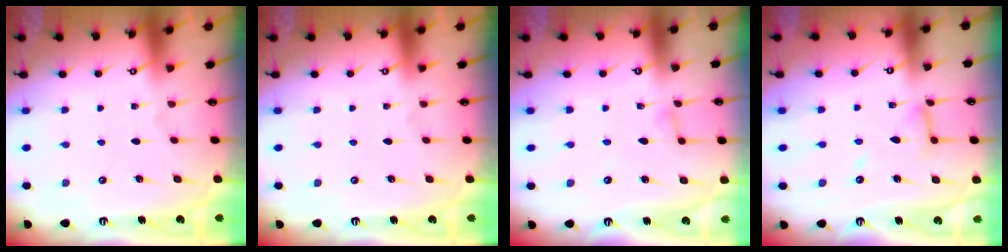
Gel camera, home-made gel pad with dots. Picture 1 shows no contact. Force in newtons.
{"total": 0.0}
{"total": 3.0, "press": 3.0, "slide": 0.3}
{"total": 8.6, "press": 8.6, "slide": 0.7}